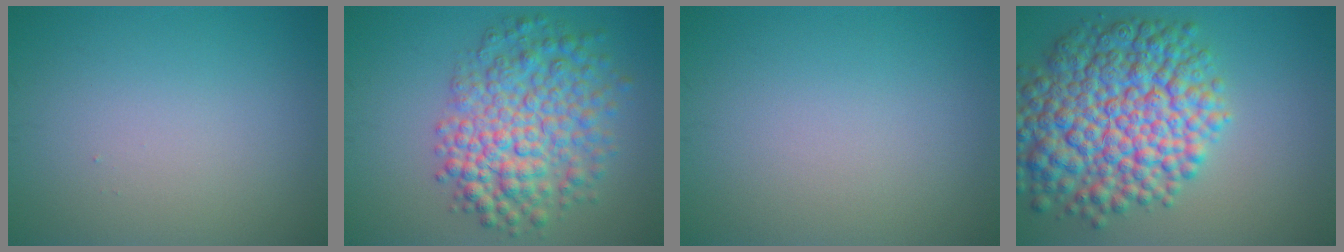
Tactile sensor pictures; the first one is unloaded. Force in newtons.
{"total": 7.5, "press": 7.5, "slide": 0.2}
{"total": 0.0}
{"total": 11.7, "press": 11.7, "slide": 0.3}